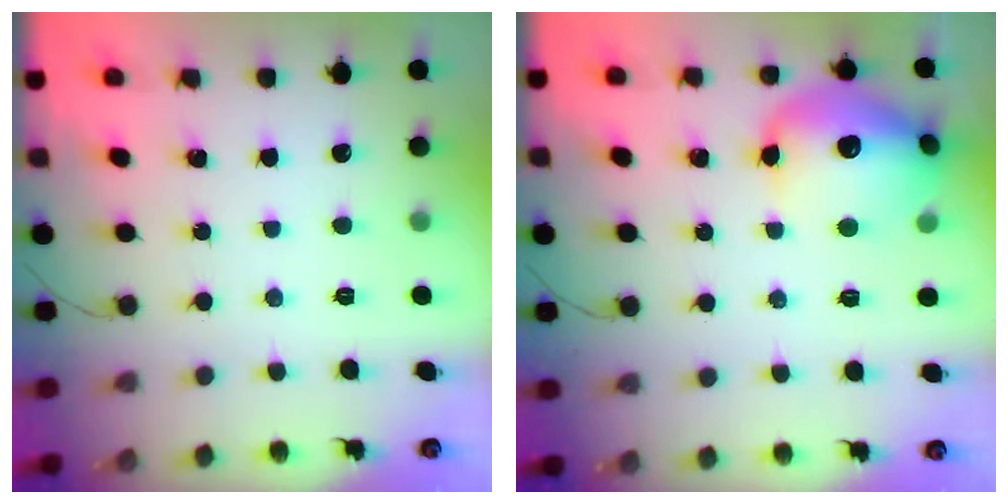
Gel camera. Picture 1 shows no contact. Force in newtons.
{"total": 17.1, "press": 17.1, "slide": 1.3}